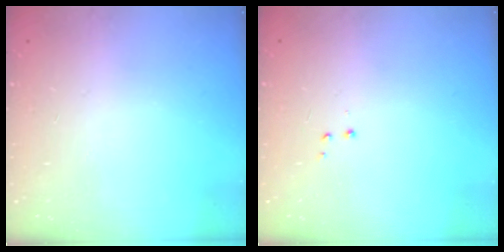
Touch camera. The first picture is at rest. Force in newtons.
{"total": 2.9, "press": 2.8, "slide": 0.7}